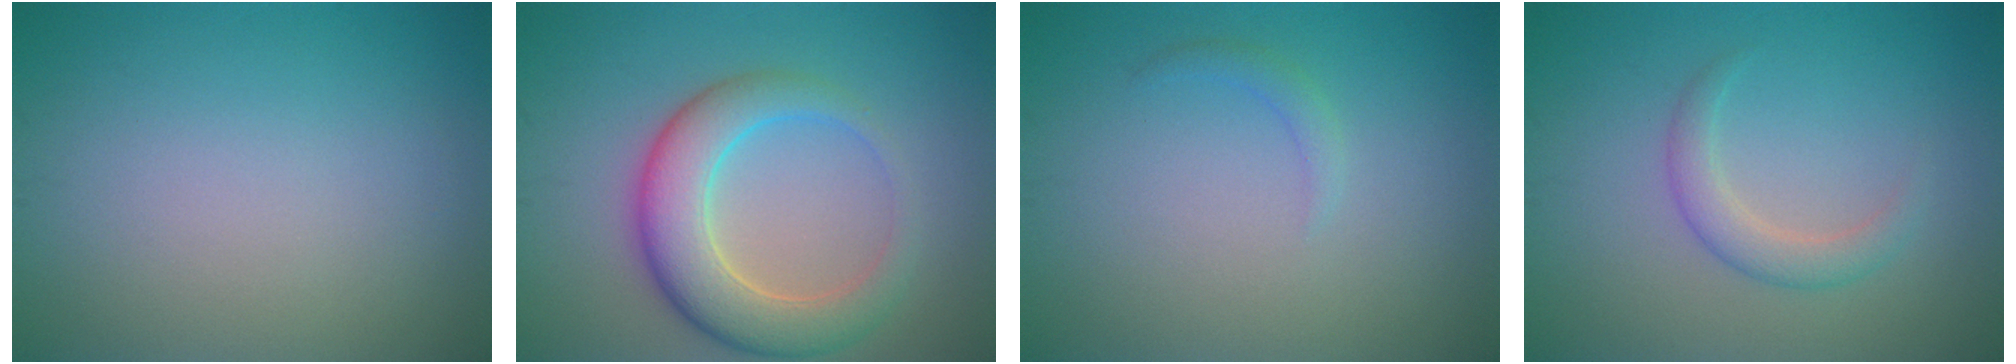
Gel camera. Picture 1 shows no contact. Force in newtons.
{"total": 6.4, "press": 6.4, "slide": 0.3}
{"total": 1.0, "press": 1.0, "slide": 0.1}
{"total": 2.3, "press": 2.3, "slide": 0.2}